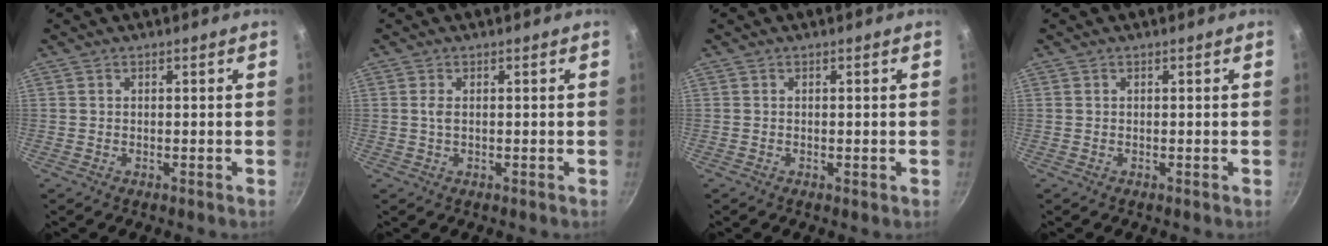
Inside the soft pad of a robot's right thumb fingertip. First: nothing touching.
{"total": 1.2, "force": [0.1, 0.5, 1.1], "torque": [-0.024, 0.000, 0.002]}
{"total": 0.7, "force": [-0.1, 0.2, 0.6], "torque": [-0.008, 0.000, -0.002]}
{"total": 0.0}